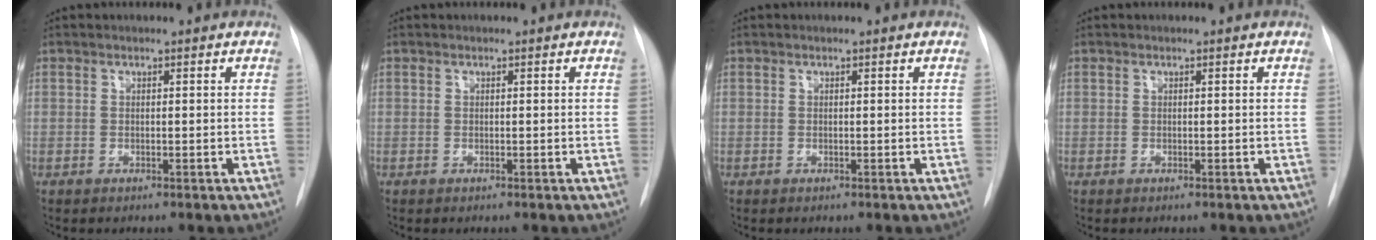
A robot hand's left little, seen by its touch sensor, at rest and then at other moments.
{"total": 0.0}
{"total": 0.0}
{"total": 0.0}